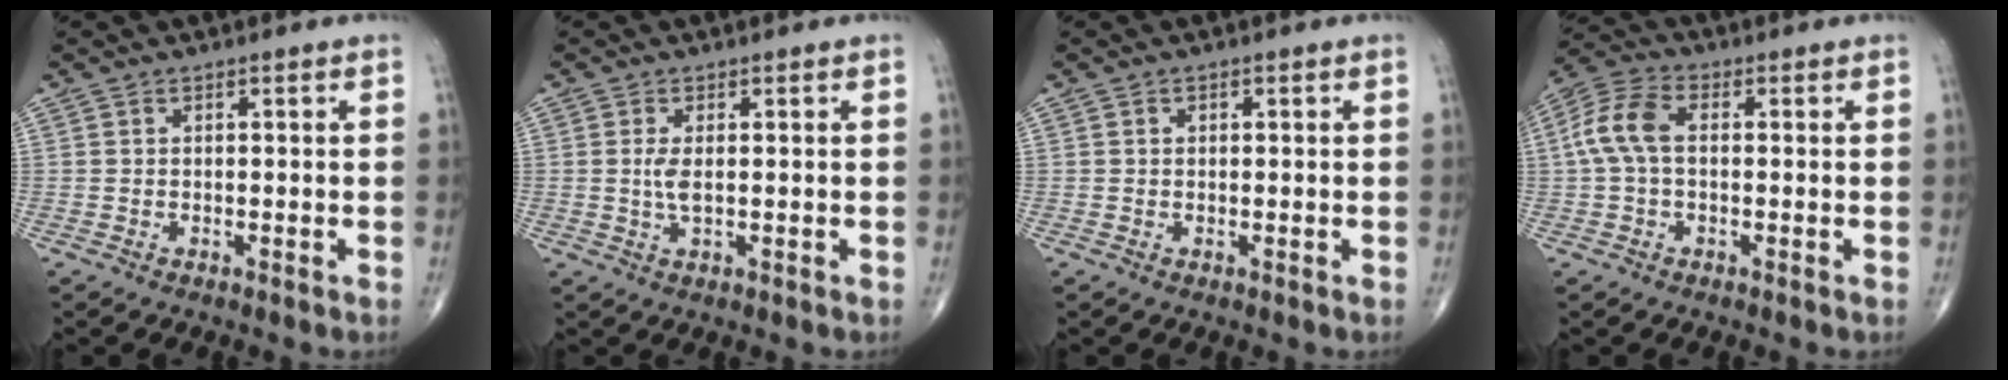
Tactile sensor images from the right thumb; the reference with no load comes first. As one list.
[{"total": 2.6, "force": [0.2, 0.9, 2.5], "torque": [-0.056, -0.005, 0.007]}, {"total": 0.6, "force": [0.2, 0.5, 0.3], "torque": [-0.001, 0.000, 0.003]}, {"total": 8.1, "force": [0.4, 4.9, 6.5], "torque": [-0.146, 0.025, 0.002]}]